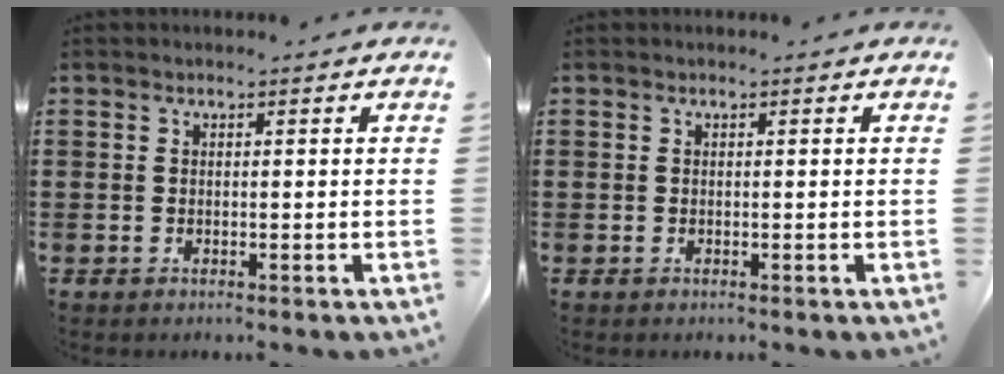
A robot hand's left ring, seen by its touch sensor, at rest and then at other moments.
{"total": 0.0}